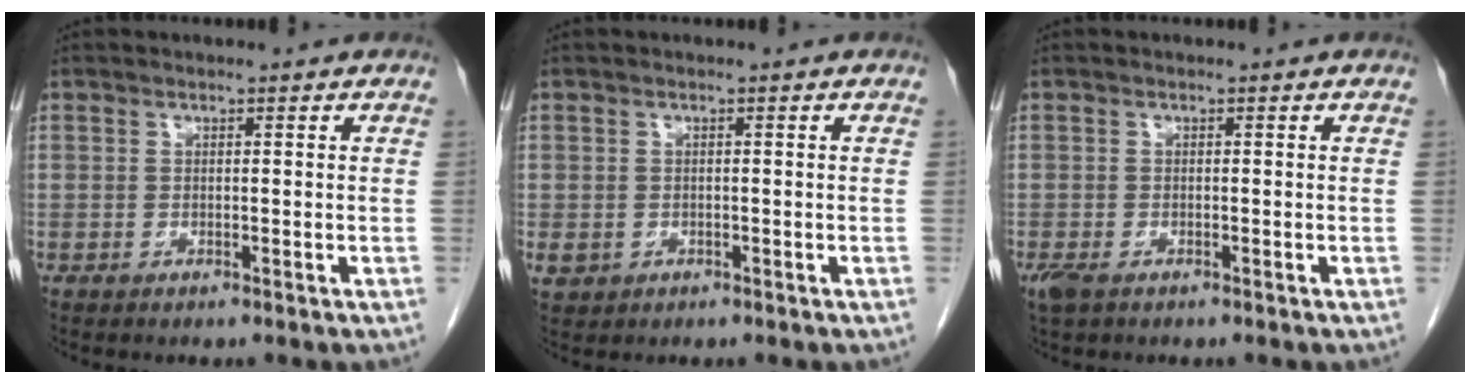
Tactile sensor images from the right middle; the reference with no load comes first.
{"total": 2.2, "force": [-0.6, 1.9, 0.9], "torque": [-0.020, -0.001, 0.000]}
{"total": 2.5, "force": [-1.5, 1.3, 1.6], "torque": [-0.040, -0.007, -0.023]}